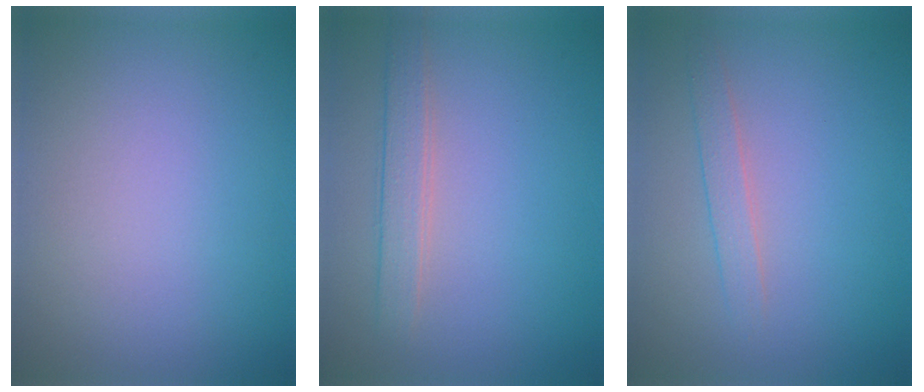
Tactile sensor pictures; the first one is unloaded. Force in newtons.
{"total": 2.3, "press": 2.3, "slide": 0.3}
{"total": 1.5, "press": 1.5, "slide": 0.0}